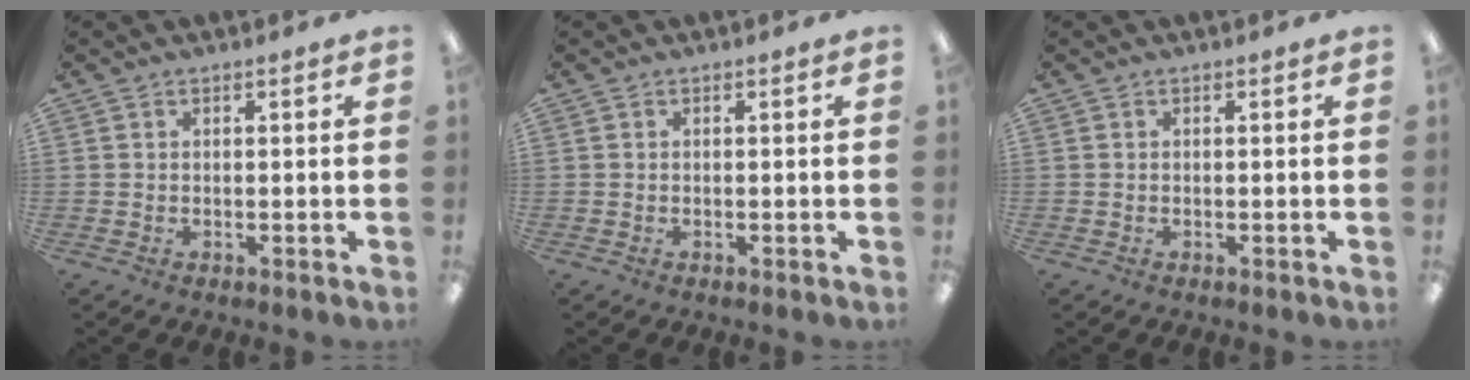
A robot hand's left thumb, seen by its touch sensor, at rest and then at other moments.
{"total": 0.0}
{"total": 0.0}